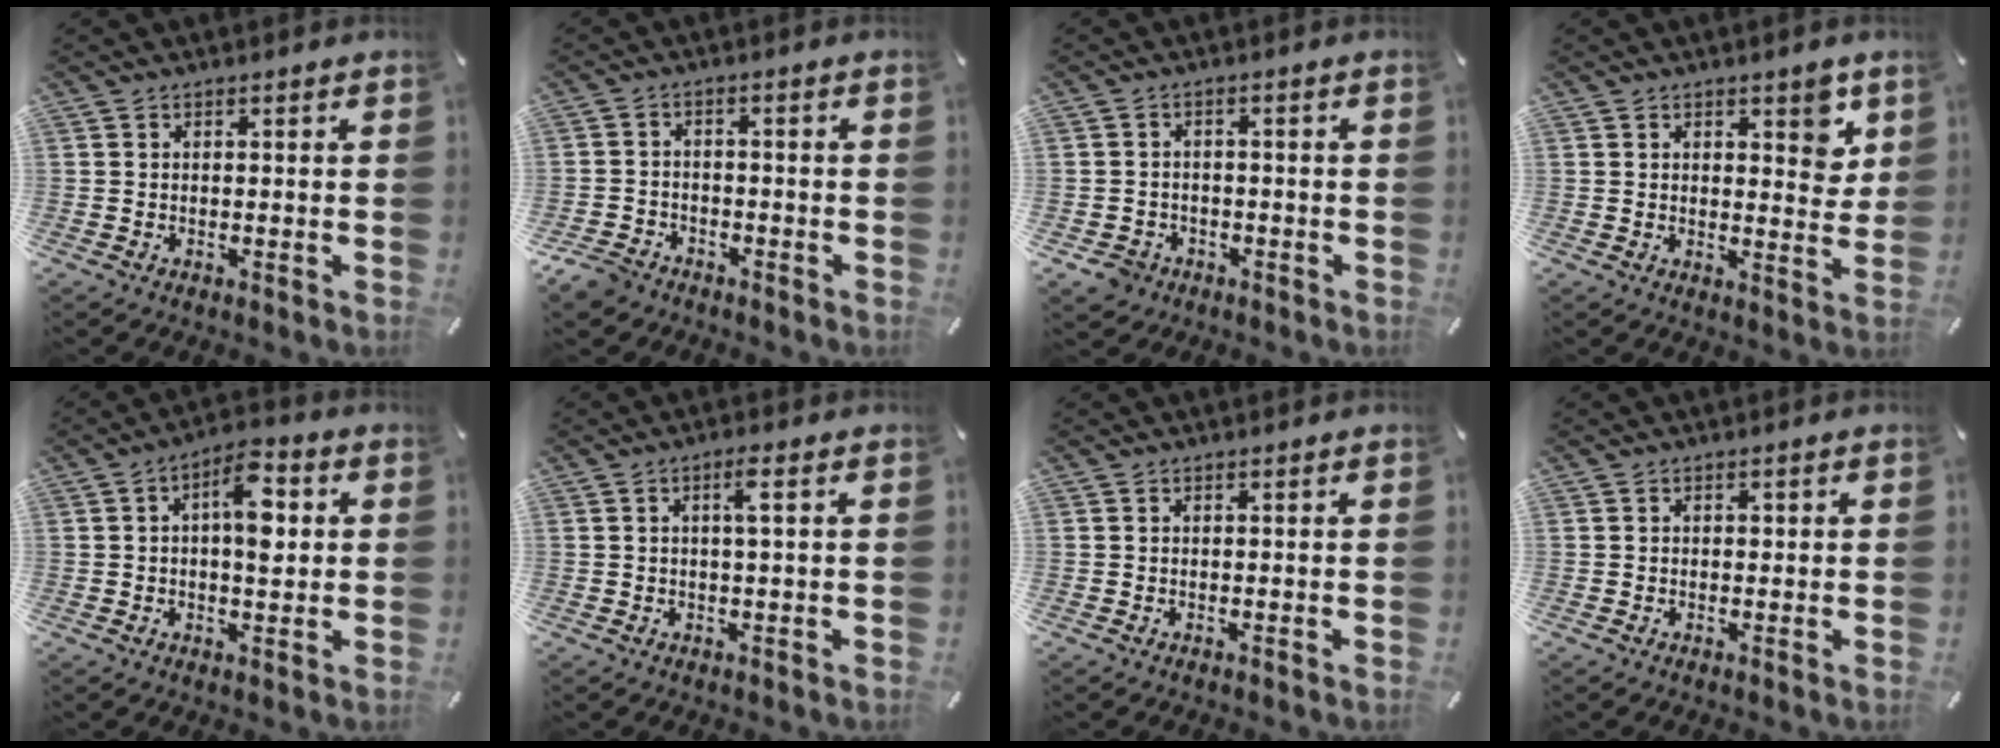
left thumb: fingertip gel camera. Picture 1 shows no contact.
{"total": 5.0, "force": [-3.8, 2.9, 1.3], "torque": [-0.036, 0.017, -0.079]}
{"total": 4.2, "force": [-2.5, 3.3, 1.0], "torque": [-0.028, 0.011, -0.050]}
{"total": 5.8, "force": [3.3, 3.1, 3.7], "torque": [-0.031, -0.020, 0.051]}
{"total": 9.3, "force": [1.6, 4.5, 8.0], "torque": [-0.110, 0.001, 0.022]}
{"total": 3.4, "force": [0.7, 0.5, 3.3], "torque": [-0.058, 0.001, 0.007]}
{"total": 0.0}
{"total": 0.8, "force": [0.0, 0.8, 0.4], "torque": [0.000, 0.001, -0.003]}